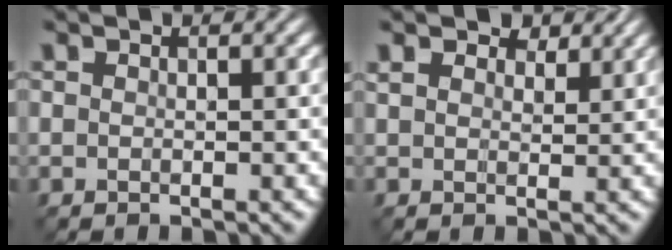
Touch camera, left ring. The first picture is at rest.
{"total": 3.2, "force": [2.6, 1.5, 1.3], "torque": [-0.031, 0.003, 0.039]}